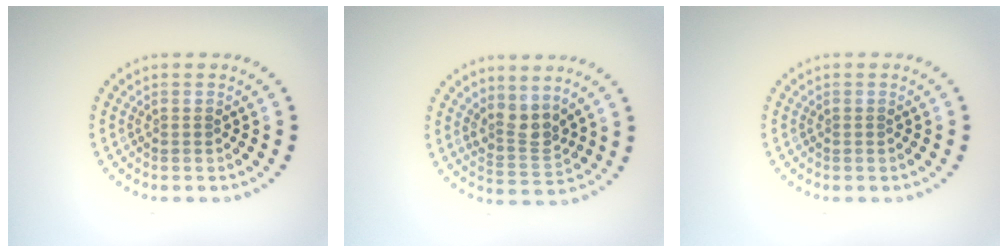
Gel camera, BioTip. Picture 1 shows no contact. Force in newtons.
{"total": 2.7, "press": 2.1, "slide": 1.7}
{"total": 0.0}